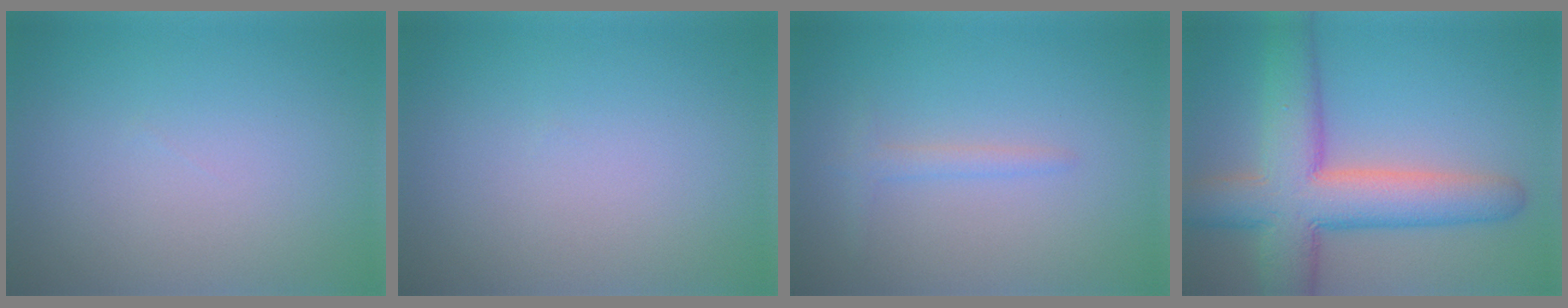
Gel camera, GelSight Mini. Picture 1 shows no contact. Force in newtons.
{"total": 0.0}
{"total": 1.3, "press": 1.3, "slide": 0.1}
{"total": 10.0, "press": 9.9, "slide": 0.5}